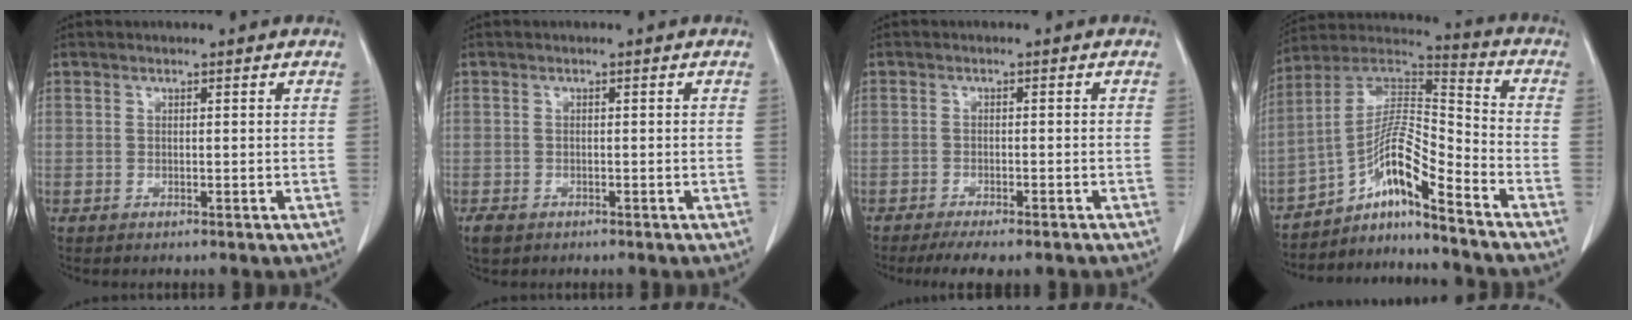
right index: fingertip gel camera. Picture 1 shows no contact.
{"total": 1.8, "force": [-1.2, 1.1, 0.8], "torque": [-0.021, -0.002, -0.015]}
{"total": 6.6, "force": [-5.4, 1.2, 3.6], "torque": [-0.043, -0.008, -0.078]}
{"total": 11.9, "force": [-7.8, 0.6, 8.9], "torque": [-0.166, 0.024, -0.140]}